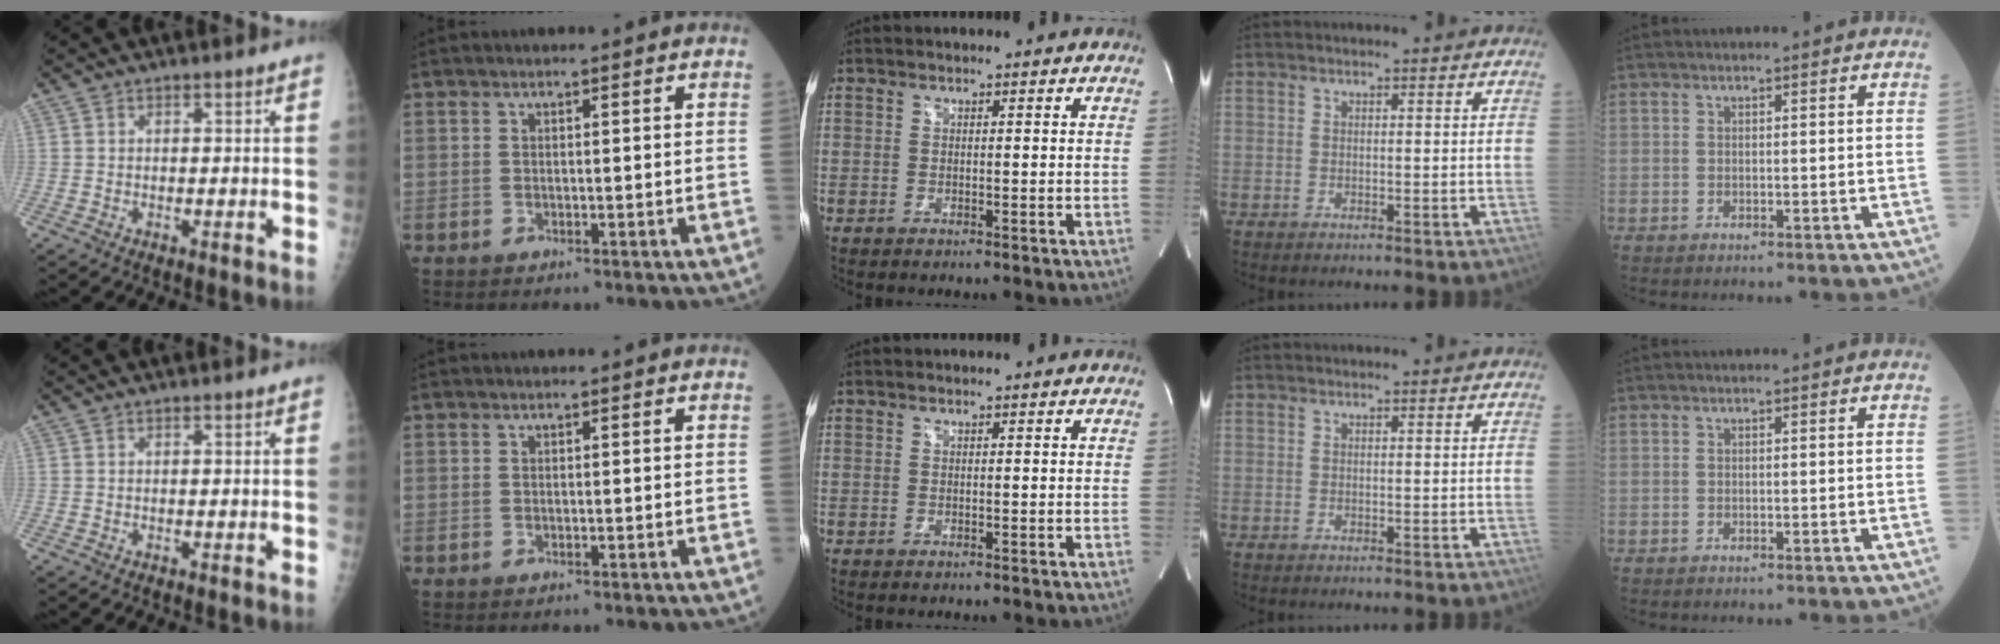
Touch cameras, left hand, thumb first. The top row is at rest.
{}